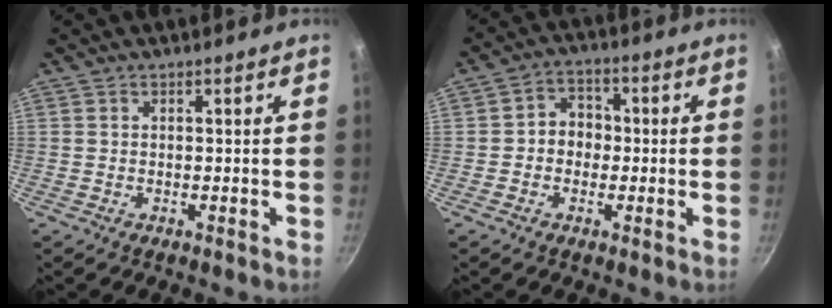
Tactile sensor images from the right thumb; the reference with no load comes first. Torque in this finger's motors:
{"motor_torque": [-0.24, -0.03, -0.03, 0.36, 0.03]}